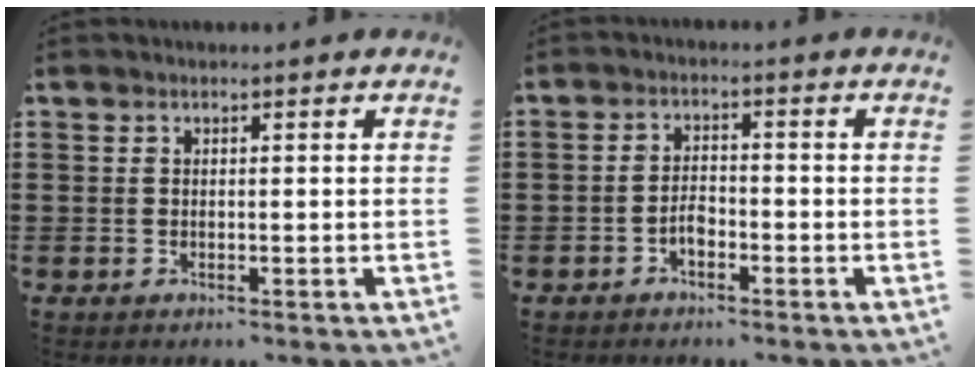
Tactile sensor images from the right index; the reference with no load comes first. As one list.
[{"total": 2.6, "force": [-1.4, 1.4, 1.7], "torque": [-0.036, 0.005, -0.029]}]